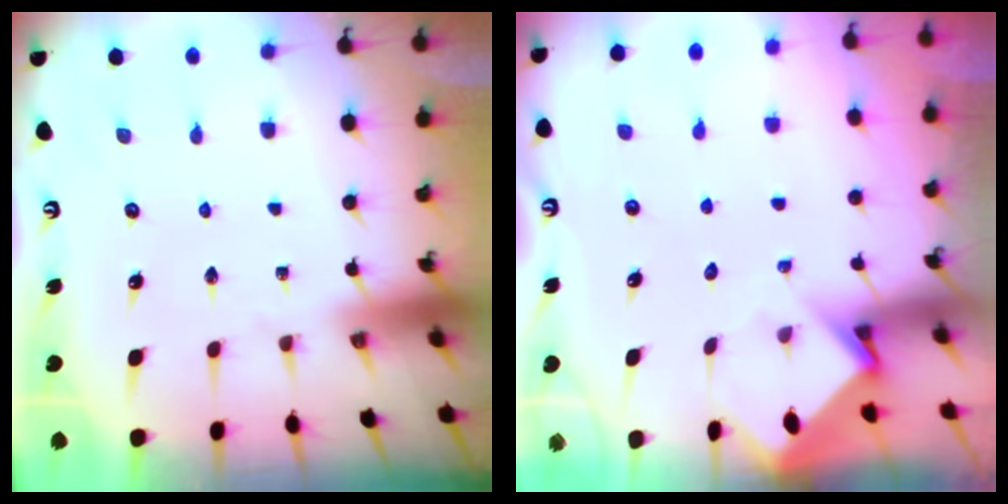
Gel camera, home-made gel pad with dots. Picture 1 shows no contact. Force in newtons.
{"total": 3.6, "press": 3.6, "slide": 0.2}